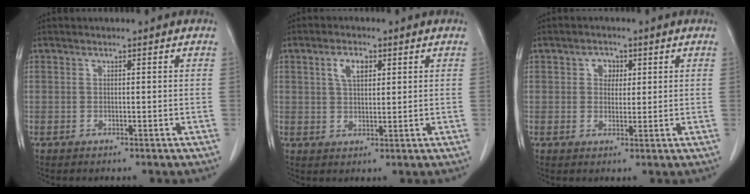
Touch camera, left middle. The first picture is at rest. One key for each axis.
{"total": 3.8, "fx": 1.7, "fy": 1.9, "fz": 2.9, "tx": -0.057, "ty": 0.005, "tz": 0.031}
{"total": 2.6, "fx": 1.0, "fy": 2.0, "fz": 1.4, "tx": -0.022, "ty": 0.003, "tz": 0.015}